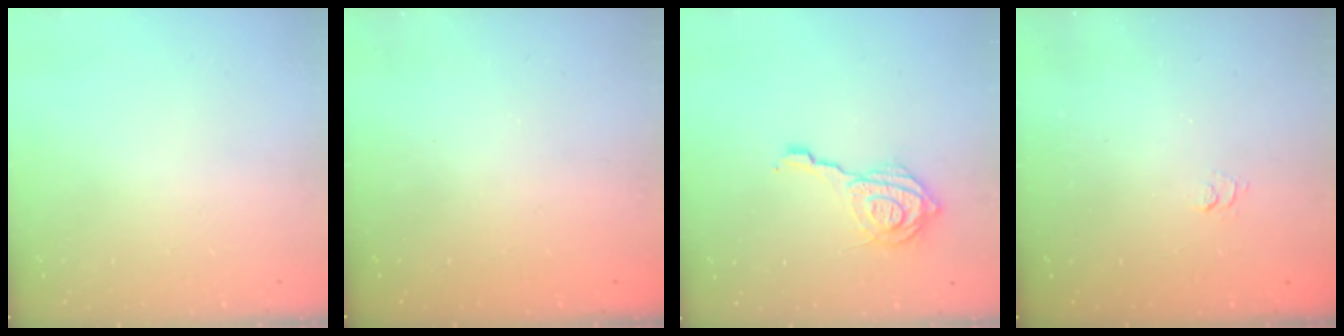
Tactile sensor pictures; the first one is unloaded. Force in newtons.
{"total": 2.5, "press": 2.4, "slide": 0.7}
{"total": 14.4, "press": 14.3, "slide": 1.9}
{"total": 1.9, "press": 1.5, "slide": 1.3}